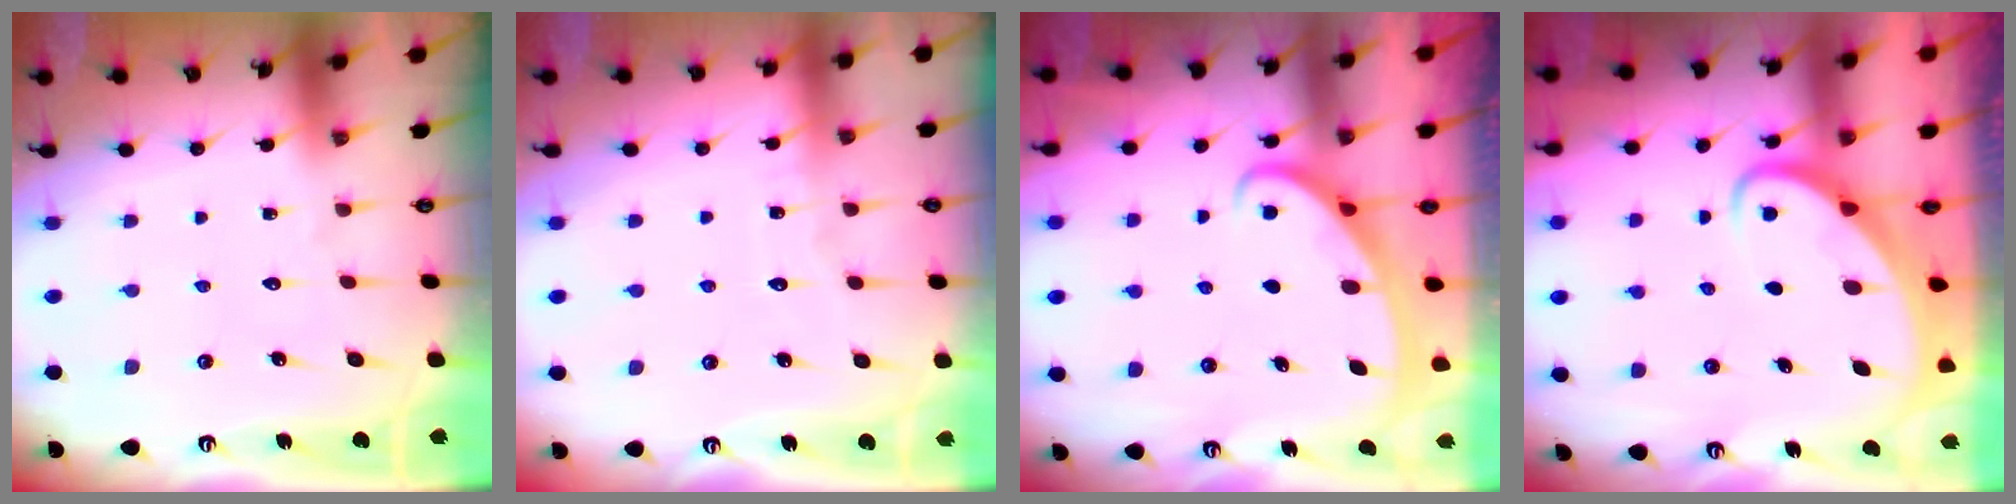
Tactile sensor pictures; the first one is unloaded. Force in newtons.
{"total": 2.5, "press": 2.5, "slide": 0.2}
{"total": 2.5, "press": 2.5, "slide": 0.4}
{"total": 2.8, "press": 2.8, "slide": 0.3}